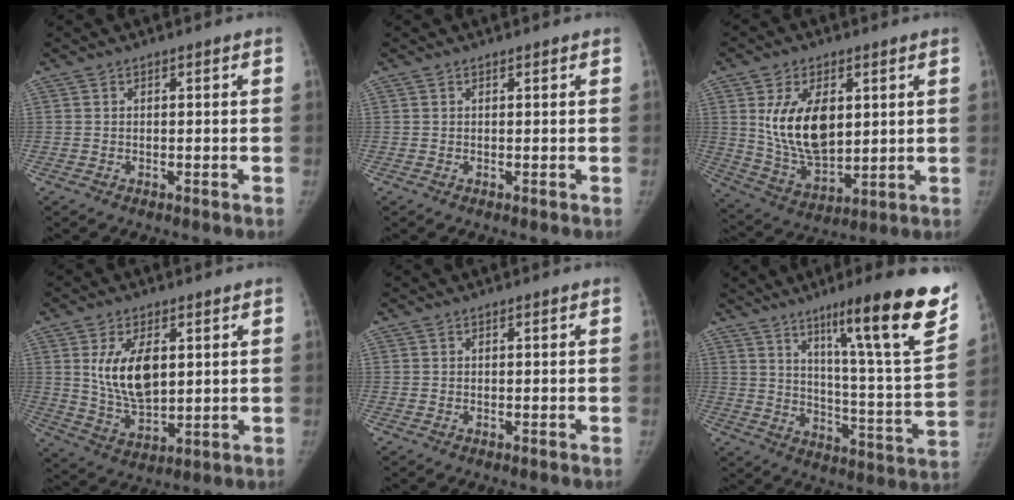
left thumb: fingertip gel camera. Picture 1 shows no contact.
{"total": 0.5, "force": [0.5, 0.2, 0.1], "torque": [-0.004, -0.004, 0.008]}
{"total": 15.2, "force": [3.5, 9.0, 11.7], "torque": [-0.181, -0.023, 0.079]}
{"total": 11.5, "force": [2.9, 6.4, 9.1], "torque": [-0.147, -0.020, 0.065]}
{"total": 0.0}
{"total": 25.1, "force": [14.5, 2.6, 20.4], "torque": [-0.275, -0.063, 0.220]}